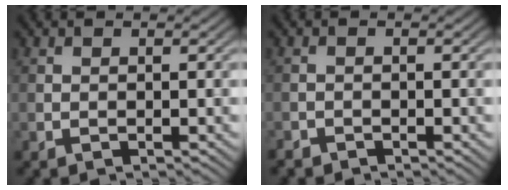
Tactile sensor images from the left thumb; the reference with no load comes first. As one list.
[{"total": 1.2, "force": [-1.1, 0.5, 0.1], "torque": [-0.003, -0.003, -0.024]}]